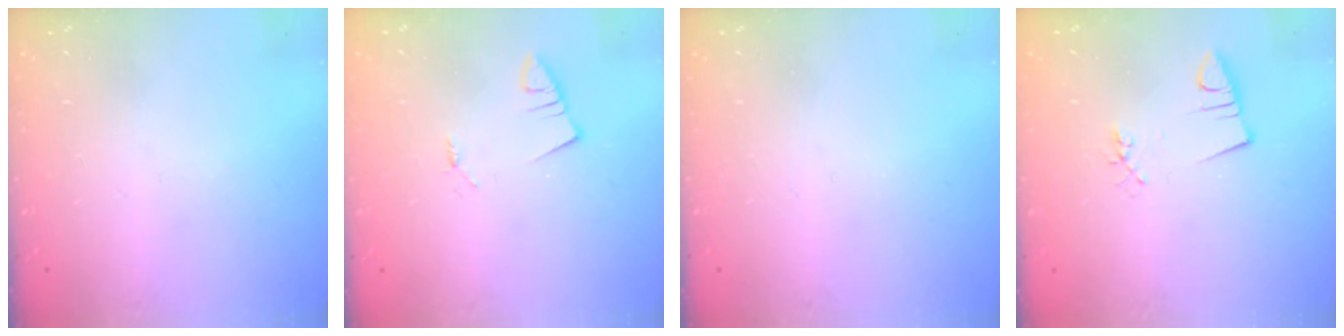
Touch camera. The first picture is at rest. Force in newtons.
{"total": 1.3, "press": 1.3, "slide": 0.1}
{"total": 0.0}
{"total": 2.6, "press": 0.8, "slide": 2.4}